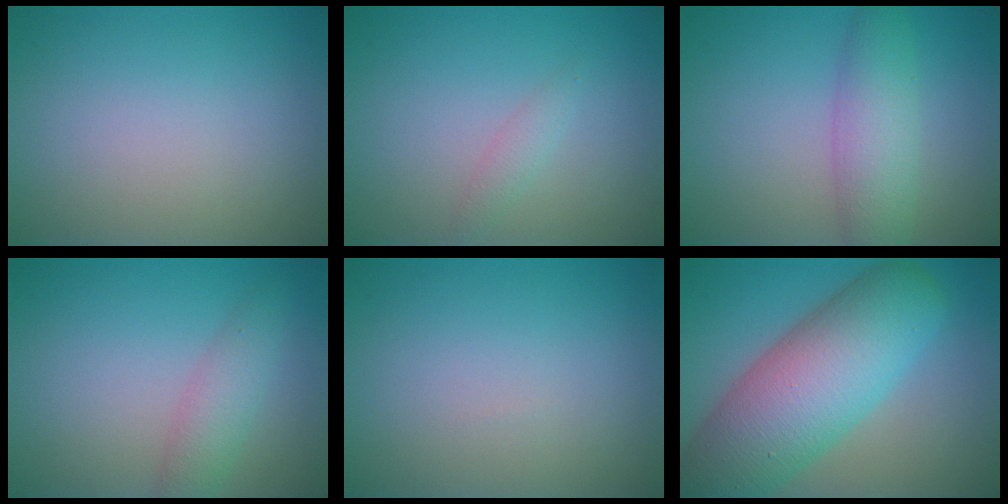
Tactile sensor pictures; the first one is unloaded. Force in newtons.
{"total": 1.2, "press": 1.2, "slide": 0.0}
{"total": 4.5, "press": 4.5, "slide": 0.0}
{"total": 2.6, "press": 2.6, "slide": 0.0}
{"total": 0.0}
{"total": 12.0, "press": 12.0, "slide": 0.5}